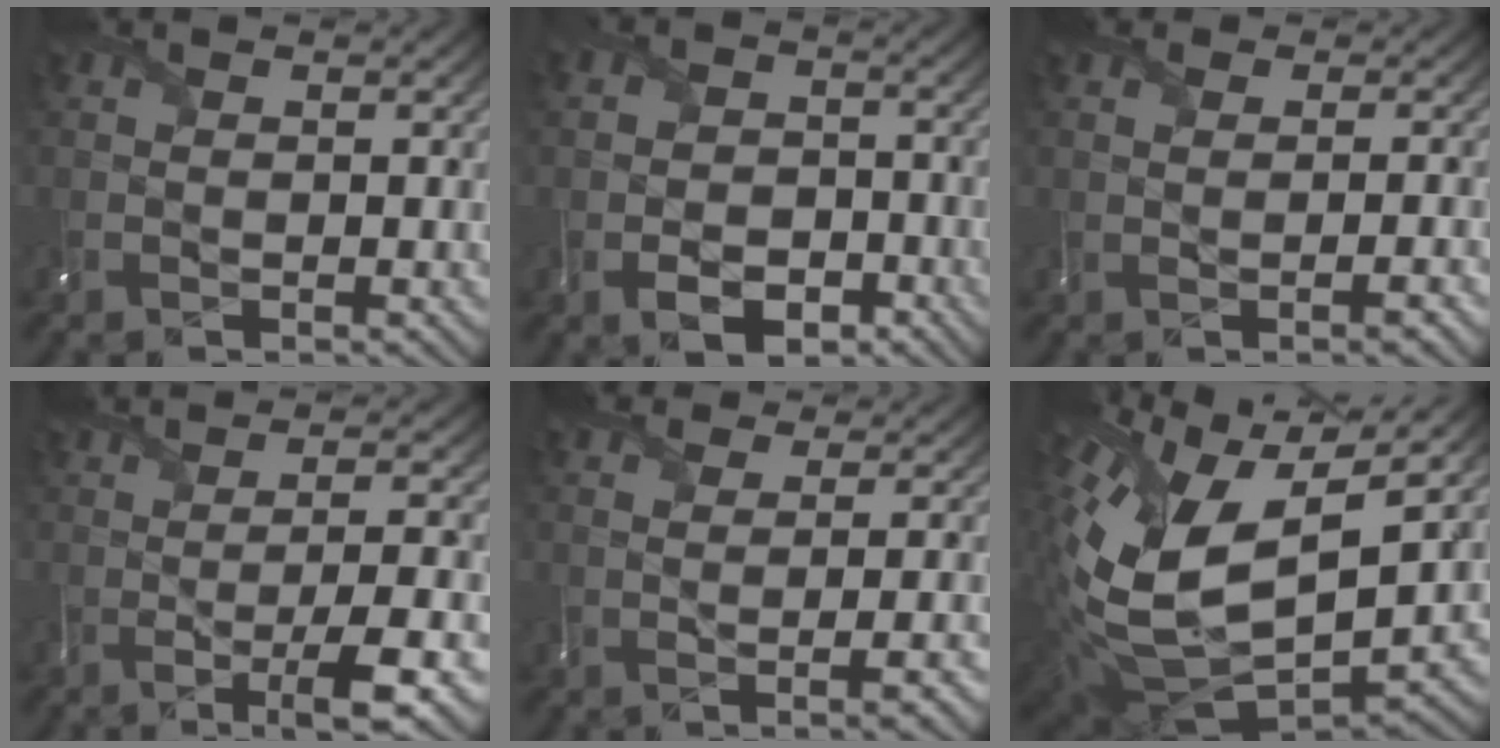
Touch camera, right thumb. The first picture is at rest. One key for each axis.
{"total": 5.7, "fx": -3.4, "fy": 3.9, "fz": 2.5, "tx": -0.025, "ty": -0.013, "tz": -0.072}
{"total": 2.2, "fx": 0.5, "fy": 0.9, "fz": 2.0, "tx": -0.026, "ty": 0.012, "tz": -0.012}
{"total": 6.0, "fx": -1.3, "fy": 0.2, "fz": 5.9, "tx": -0.089, "ty": 0.012, "tz": -0.023}
{"total": 5.3, "fx": 2.8, "fy": 1.5, "fz": 4.2, "tx": -0.053, "ty": 0.024, "tz": 0.020}
{"total": 15.6, "fx": 1.9, "fy": 9.1, "fz": 12.5, "tx": -0.293, "ty": -0.024, "tz": 0.043}